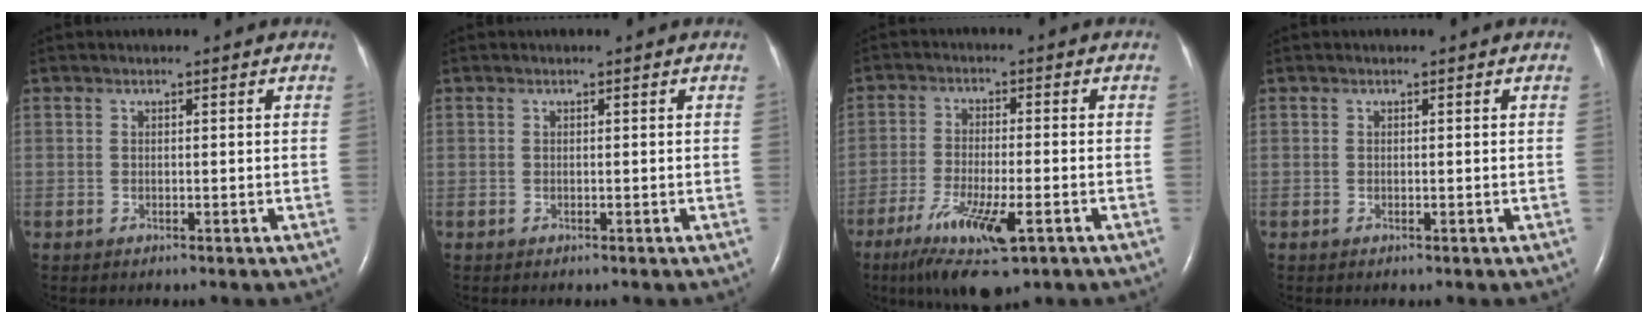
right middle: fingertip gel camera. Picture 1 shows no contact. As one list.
[{"total": 0.0}, {"total": 11.2, "force": [-5.9, 2.1, 9.2], "torque": [-0.174, -0.028, -0.096]}, {"total": 0.0}]